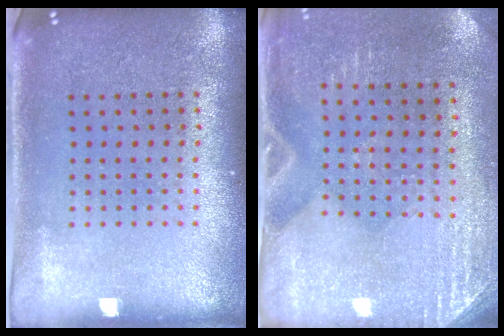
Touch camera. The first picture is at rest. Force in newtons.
{"total": 2.9, "press": 2.5, "slide": 1.4}